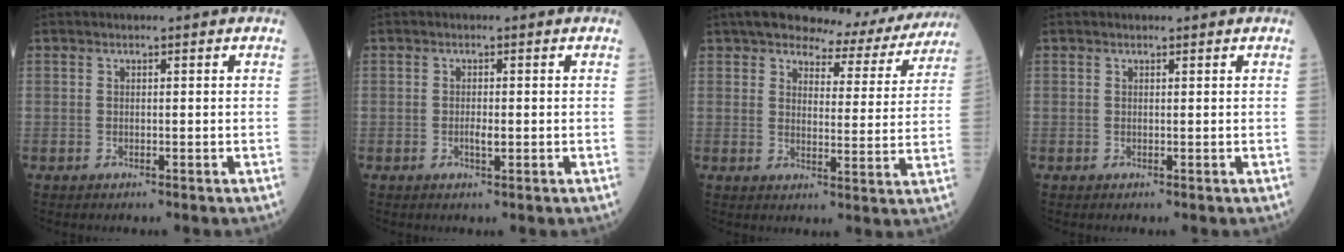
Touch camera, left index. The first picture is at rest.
{"total": 1.5, "force": [-0.4, 0.4, 1.4], "torque": [-0.026, -0.002, -0.007]}
{"total": 13.4, "force": [12.2, 3.7, 4.0], "torque": [-0.035, -0.003, 0.136]}
{"total": 0.0}